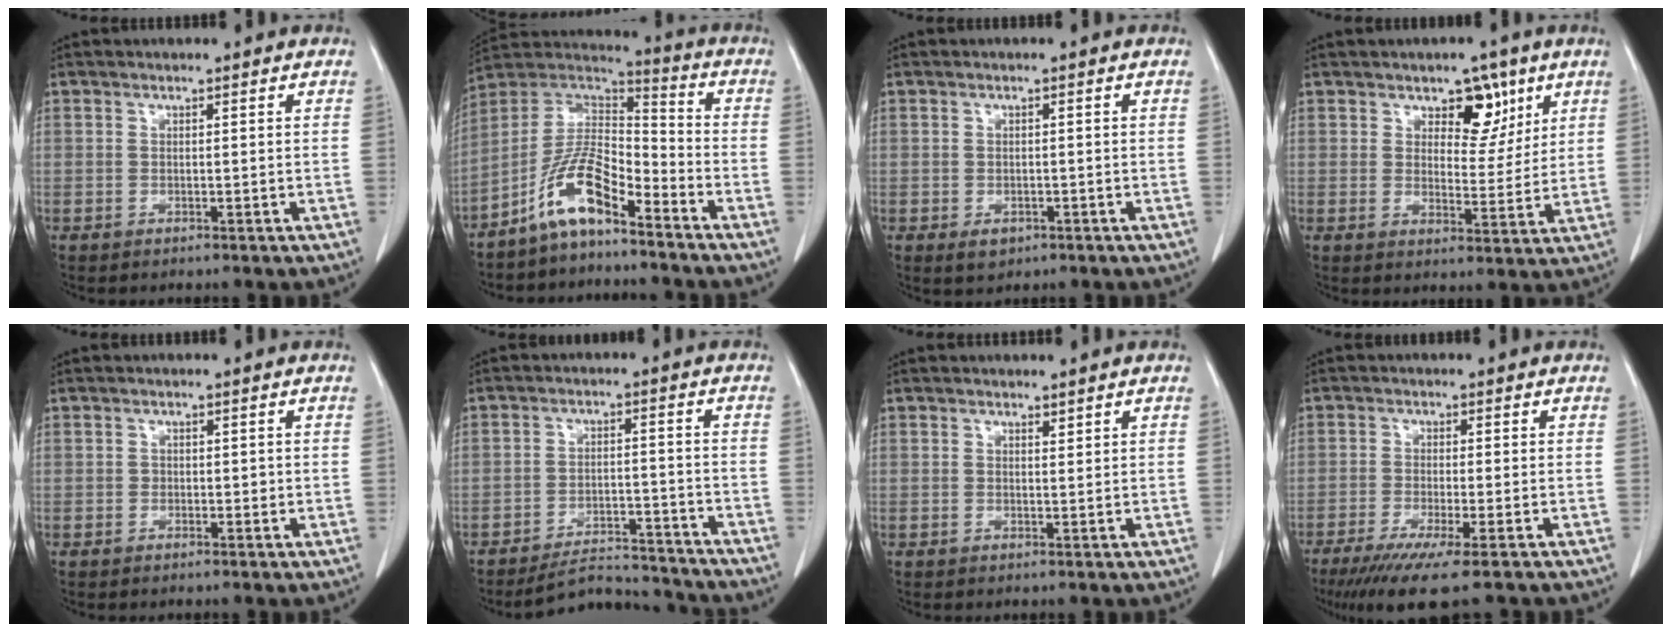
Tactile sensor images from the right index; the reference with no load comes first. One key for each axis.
{"total": 10.7, "fx": -7.2, "fy": 3.0, "fz": 7.3, "tx": -0.149, "ty": 0.027, "tz": -0.139}
{"total": 2.2, "fx": -1.1, "fy": 1.5, "fz": 1.2, "tx": -0.014, "ty": 0.000, "tz": -0.007}
{"total": 6.4, "fx": 3.6, "fy": 3.6, "fz": 3.8, "tx": -0.043, "ty": 0.001, "tz": 0.056}
{"total": 0.9, "fx": -0.1, "fy": 0.7, "fz": 0.5, "tx": -0.006, "ty": 0.002, "tz": -0.001}
{"total": 8.2, "fx": -8.1, "fy": 1.4, "fz": 0.0, "tx": 0.006, "ty": 0.018, "tz": -0.125}
{"total": 0.7, "fx": 0.6, "fy": 0.1, "fz": 0.2, "tx": -0.007, "ty": -0.007, "tz": 0.010}
{"total": 8.7, "fx": -6.1, "fy": 0.0, "fz": 6.2, "tx": -0.096, "ty": -0.022, "tz": -0.097}